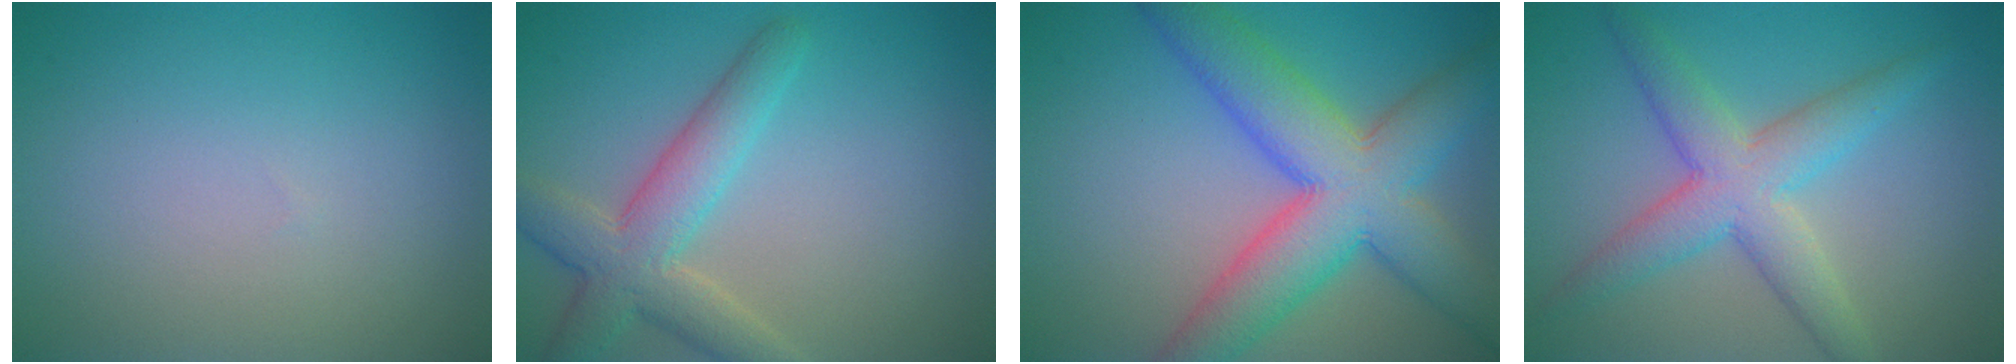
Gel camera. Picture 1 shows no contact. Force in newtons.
{"total": 5.2, "press": 5.2, "slide": 0.4}
{"total": 9.9, "press": 9.9, "slide": 0.4}
{"total": 5.4, "press": 5.4, "slide": 0.3}